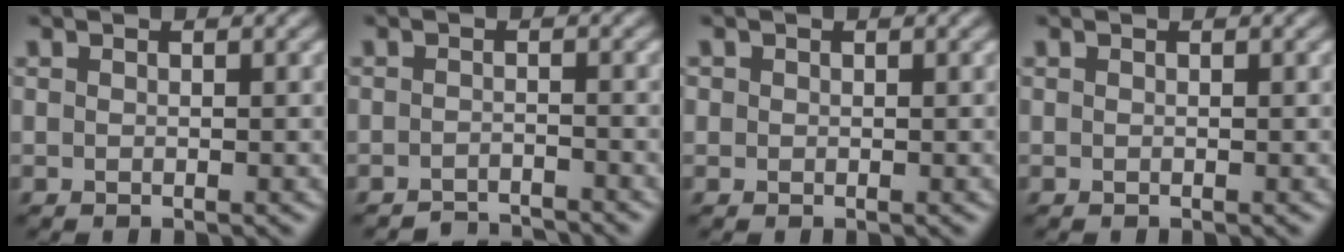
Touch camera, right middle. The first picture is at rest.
{"total": 2.2, "force": [-2.1, 0.2, 0.3], "torque": [0.003, 0.004, -0.037]}
{"total": 0.5, "force": [0.1, 0.5, 0.0], "torque": [0.006, -0.001, 0.000]}
{"total": 0.0}